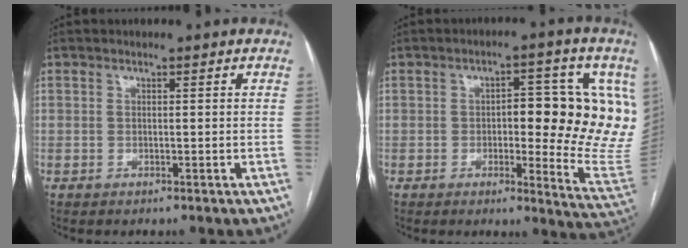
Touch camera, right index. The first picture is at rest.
{"total": 15.1, "force": [2.1, 4.6, 14.2], "torque": [-0.141, 0.008, 0.024]}